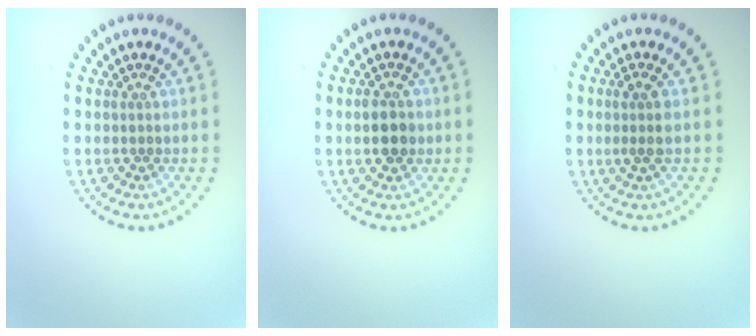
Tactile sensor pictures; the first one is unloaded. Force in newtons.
{"total": 3.0, "press": 3.0, "slide": 0.1}
{"total": 1.6, "press": 1.3, "slide": 0.9}